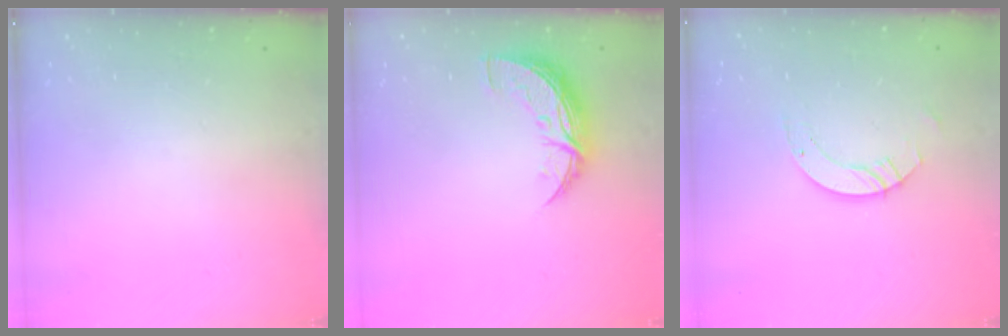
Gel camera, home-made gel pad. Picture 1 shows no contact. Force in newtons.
{"total": 8.8, "press": 8.8, "slide": 0.4}
{"total": 6.2, "press": 6.2, "slide": 0.6}